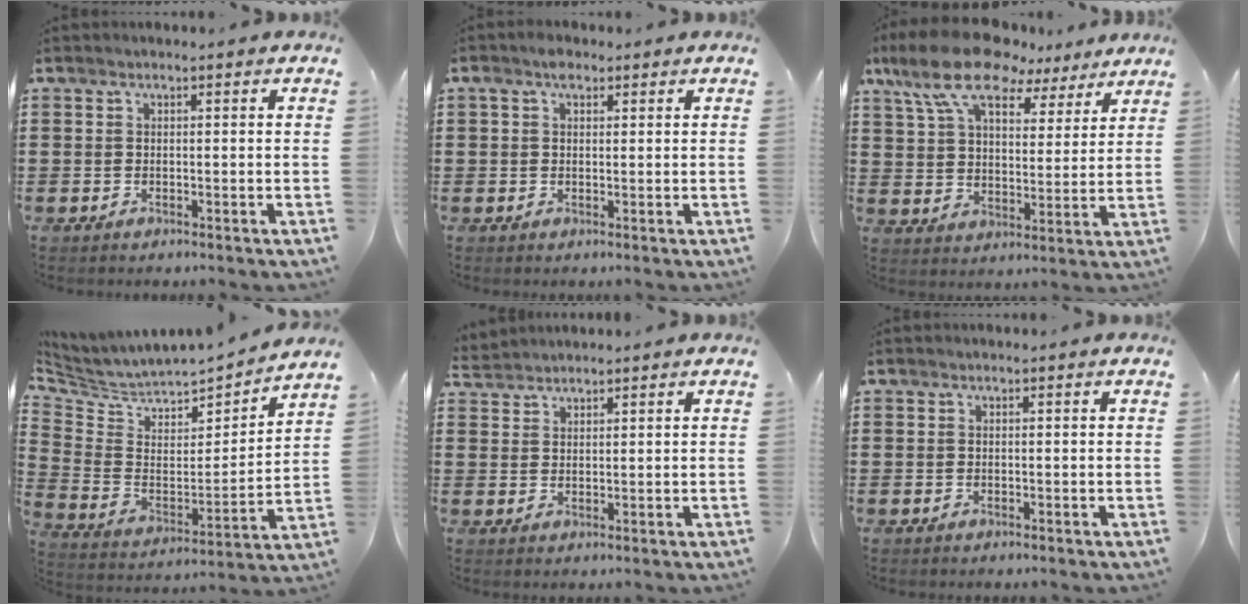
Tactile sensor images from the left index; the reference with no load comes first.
{"total": 2.6, "force": [1.2, 1.5, 1.6], "torque": [-0.037, 0.008, 0.022]}
{"total": 12.8, "force": [9.9, 4.6, 6.6], "torque": [-0.161, -0.031, 0.183]}
{"total": 3.9, "force": [3.7, 1.3, 0.0], "torque": [-0.033, -0.050, 0.057]}
{"total": 2.2, "force": [2.1, 0.3, -0.1], "torque": [-0.004, 0.000, 0.044]}
{"total": 0.0}